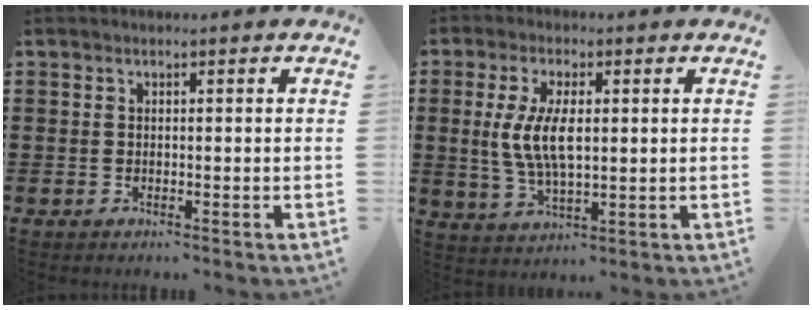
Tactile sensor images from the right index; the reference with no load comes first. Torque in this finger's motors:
{"motor_torque": [0.52, -0.20, 0.39, 0.21]}